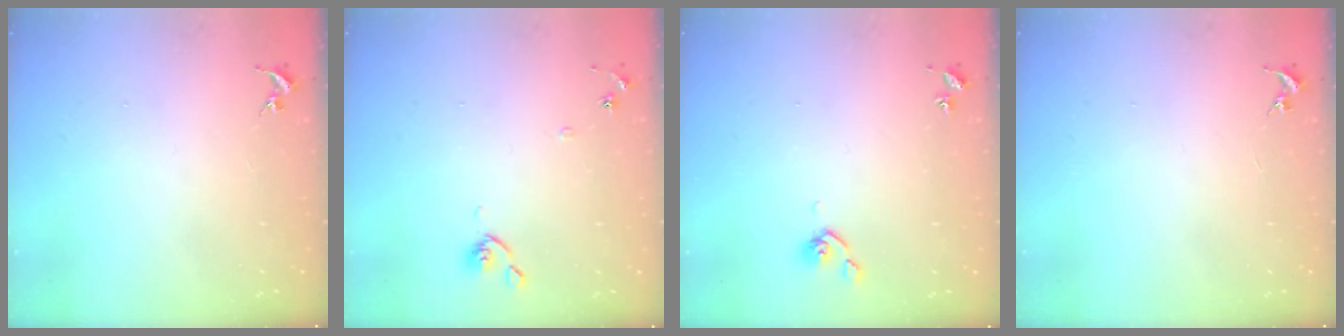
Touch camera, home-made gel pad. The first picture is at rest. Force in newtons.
{"total": 6.9, "press": 6.9, "slide": 0.6}
{"total": 4.6, "press": 4.5, "slide": 1.0}
{"total": 0.0}